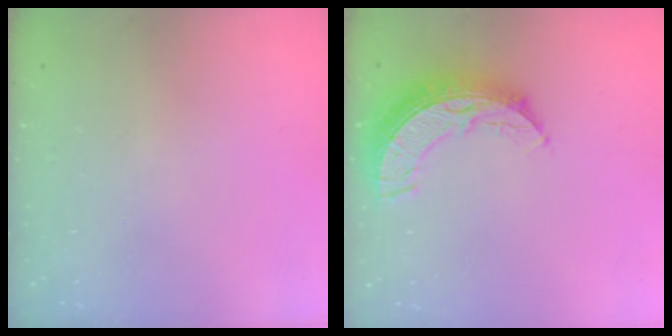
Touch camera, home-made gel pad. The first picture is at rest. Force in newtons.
{"total": 10.9, "press": 10.9, "slide": 0.9}